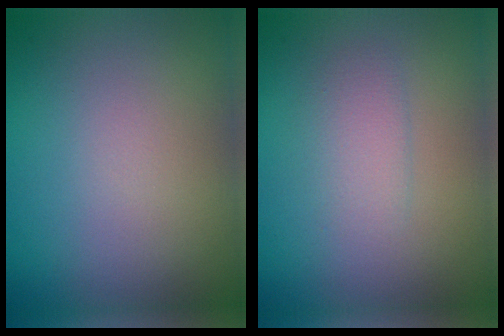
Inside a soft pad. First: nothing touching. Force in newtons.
{"total": 1.7, "press": 1.7, "slide": 0.1}